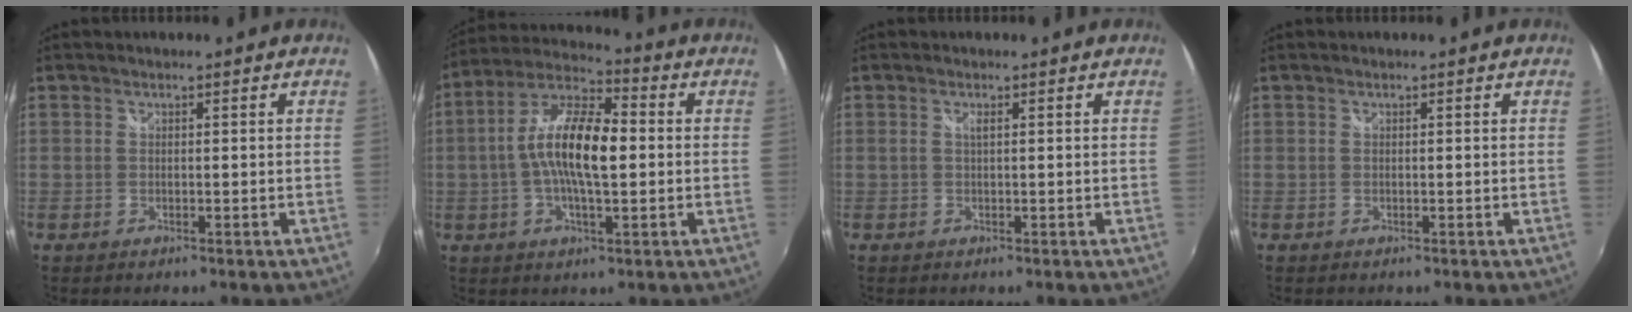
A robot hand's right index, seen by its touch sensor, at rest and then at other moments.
{"total": 13.2, "force": [-0.3, 4.5, 12.5], "torque": [-0.242, 0.015, -0.015]}
{"total": 0.8, "force": [0.3, -0.1, 0.7], "torque": [-0.014, 0.001, 0.003]}
{"total": 0.0}